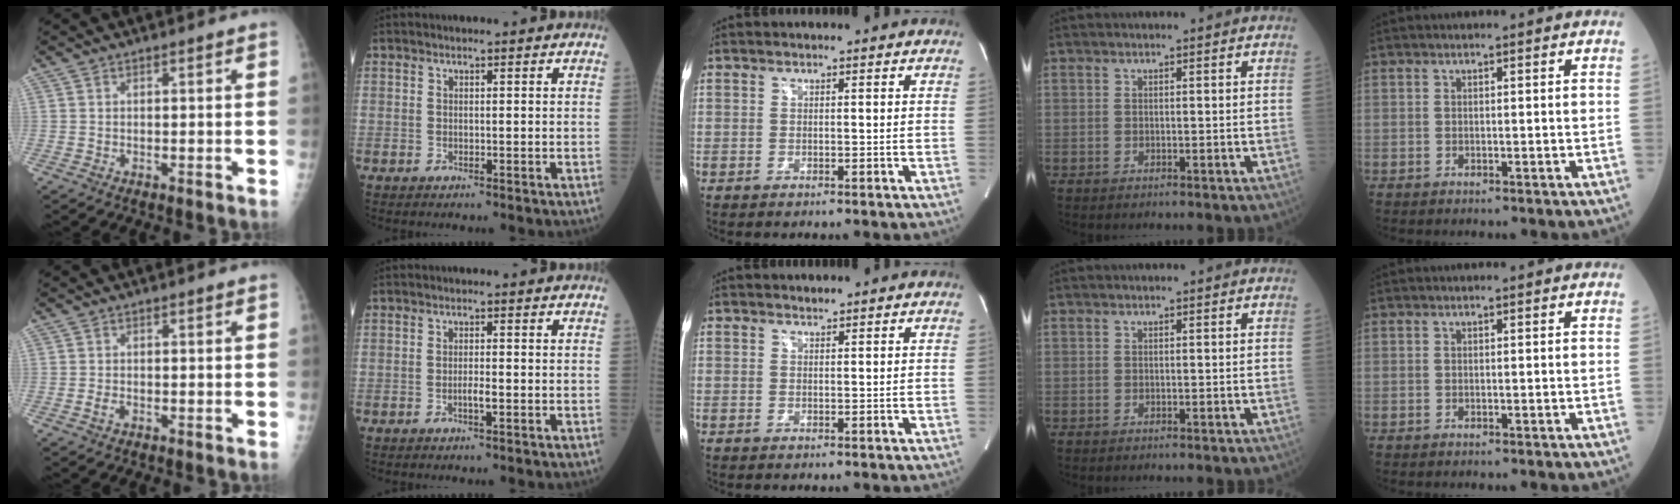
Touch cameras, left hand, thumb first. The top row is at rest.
{"thumb": {"total": 1.4, "force": [-0.5, 0.9, 0.9], "torque": [-0.017, 0.001, -0.011]}, "index": {"total": 1.5, "force": [-0.8, 0.1, 1.3], "torque": [-0.025, -0.003, -0.015]}, "middle": {"total": 0.6, "force": [0.6, 0.0, 0.0], "torque": [-0.009, -0.001, 0.012]}}